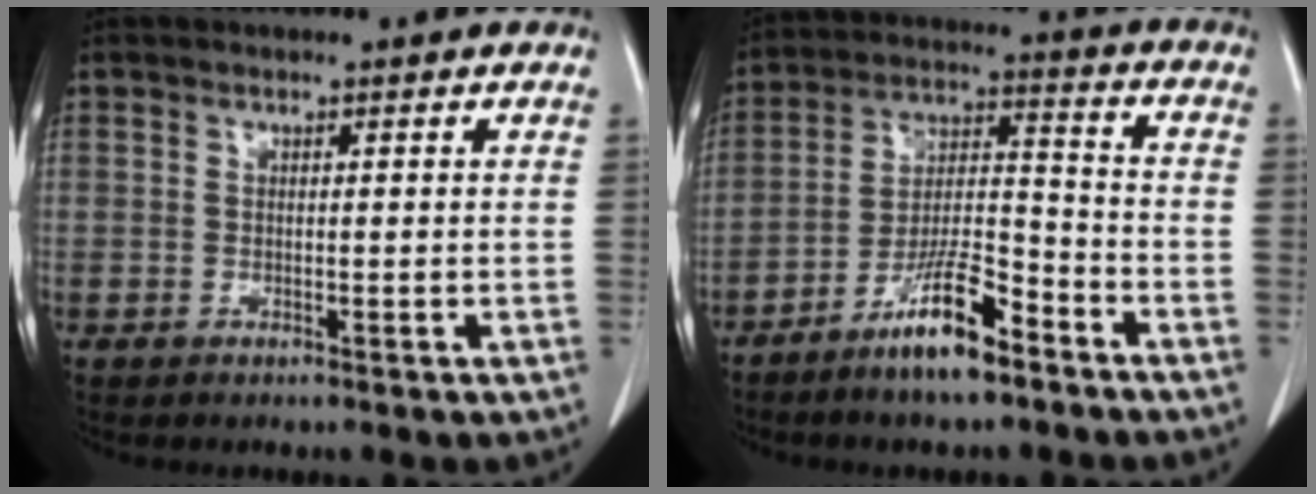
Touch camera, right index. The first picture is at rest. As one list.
[{"total": 10.8, "force": [-7.3, 2.0, 7.7], "torque": [-0.143, -0.005, -0.132]}]